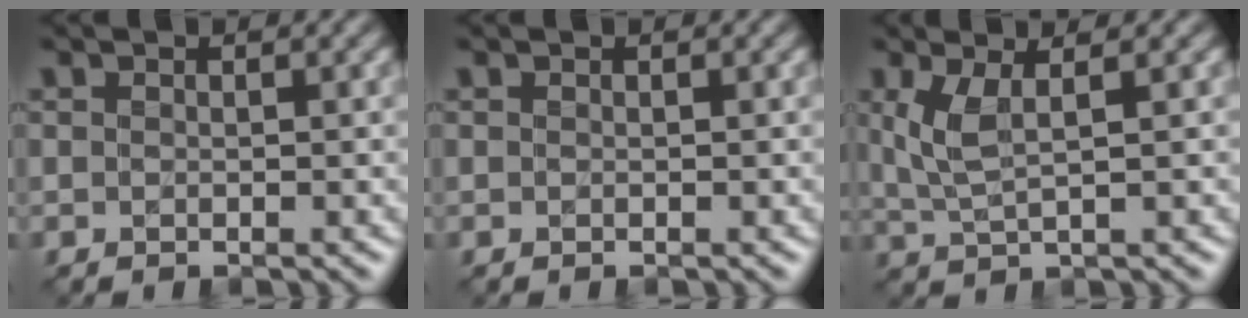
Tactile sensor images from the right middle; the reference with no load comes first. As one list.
[{"total": 0.0}, {"total": 3.1, "force": [1.0, 0.9, 2.8], "torque": [-0.063, -0.004, 0.025]}]